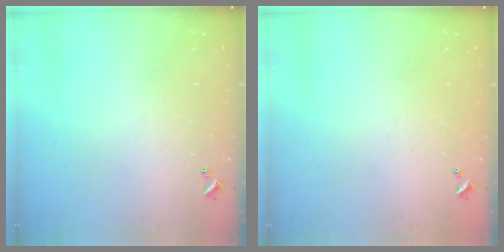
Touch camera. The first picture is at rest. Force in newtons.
{"total": 2.9, "press": 2.9, "slide": 0.1}